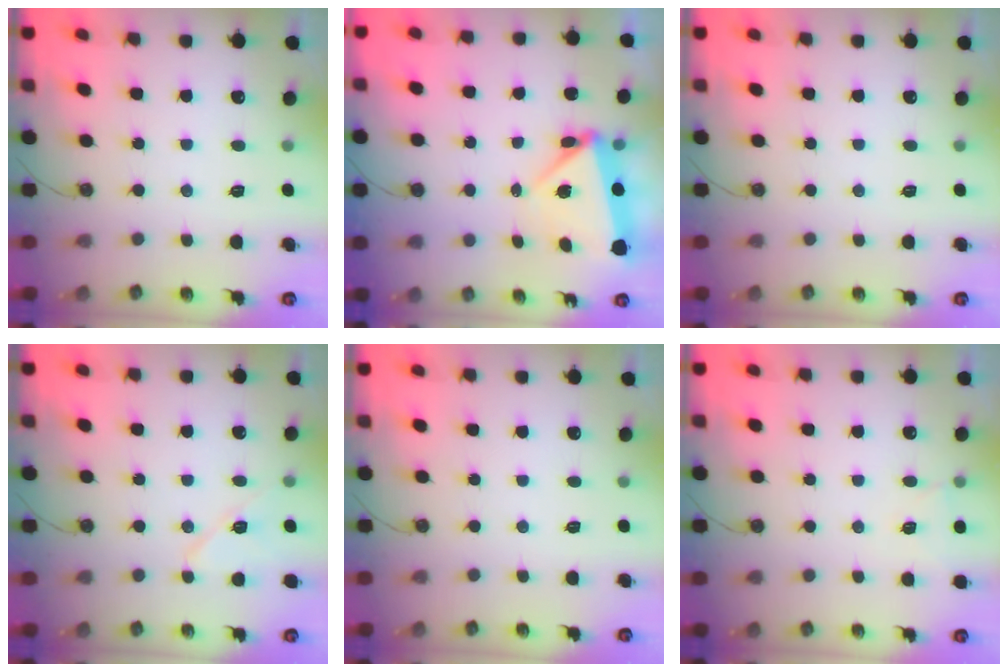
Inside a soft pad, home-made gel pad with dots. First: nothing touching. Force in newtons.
{"total": 5.4, "press": 5.2, "slide": 1.2}
{"total": 0.0}
{"total": 8.9, "press": 8.9, "slide": 1.1}
{"total": 0.0}
{"total": 3.9, "press": 3.7, "slide": 1.0}